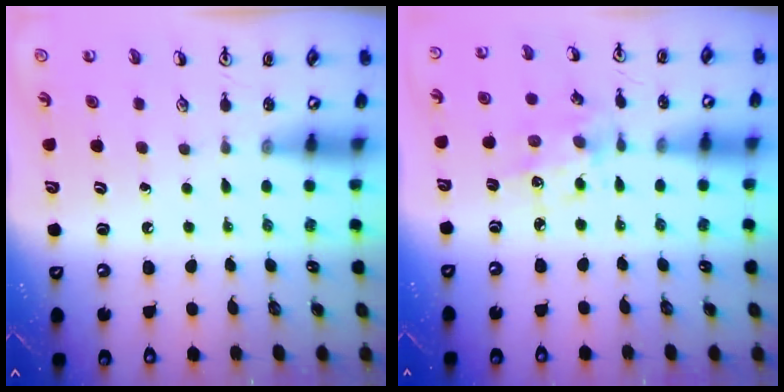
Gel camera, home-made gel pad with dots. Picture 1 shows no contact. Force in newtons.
{"total": 6.1, "press": 6.0, "slide": 1.2}